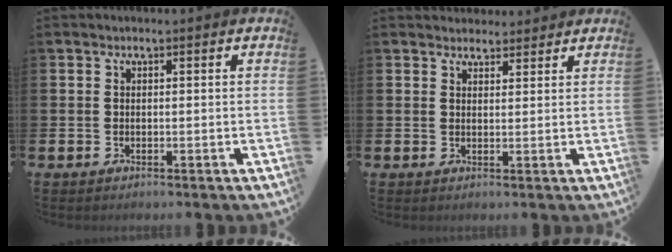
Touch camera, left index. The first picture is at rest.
{"total": 2.8, "force": [2.6, 0.9, -0.3], "torque": [0.014, -0.014, 0.046]}